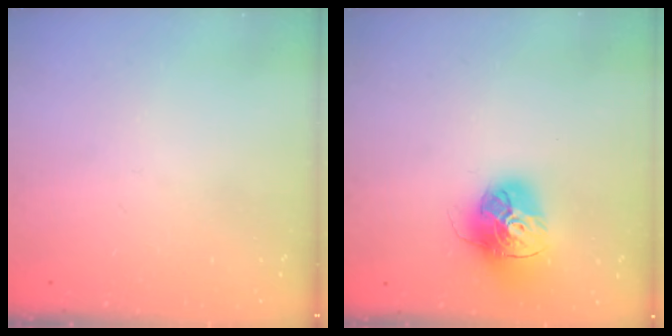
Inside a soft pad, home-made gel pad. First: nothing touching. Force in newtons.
{"total": 16.0, "press": 16.0, "slide": 1.7}